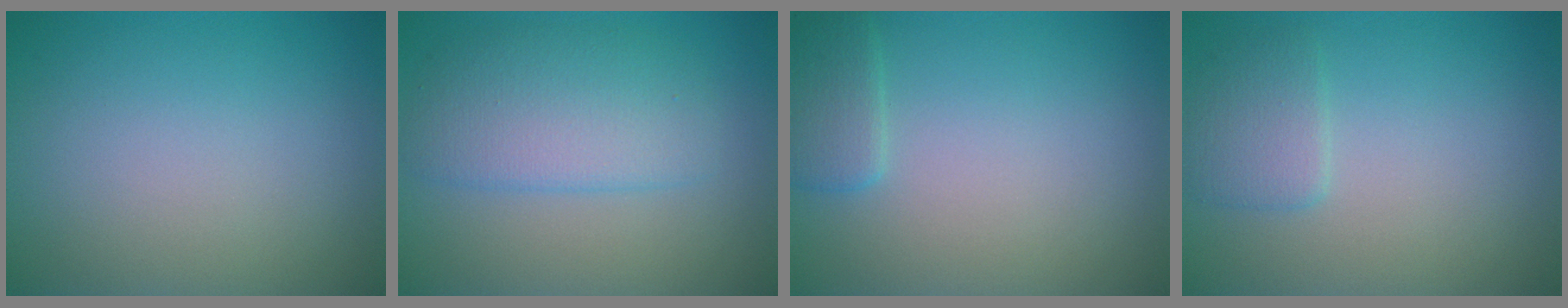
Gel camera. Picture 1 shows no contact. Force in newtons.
{"total": 4.6, "press": 4.6, "slide": 0.1}
{"total": 1.9, "press": 1.9, "slide": 0.2}
{"total": 2.0, "press": 2.0, "slide": 0.1}